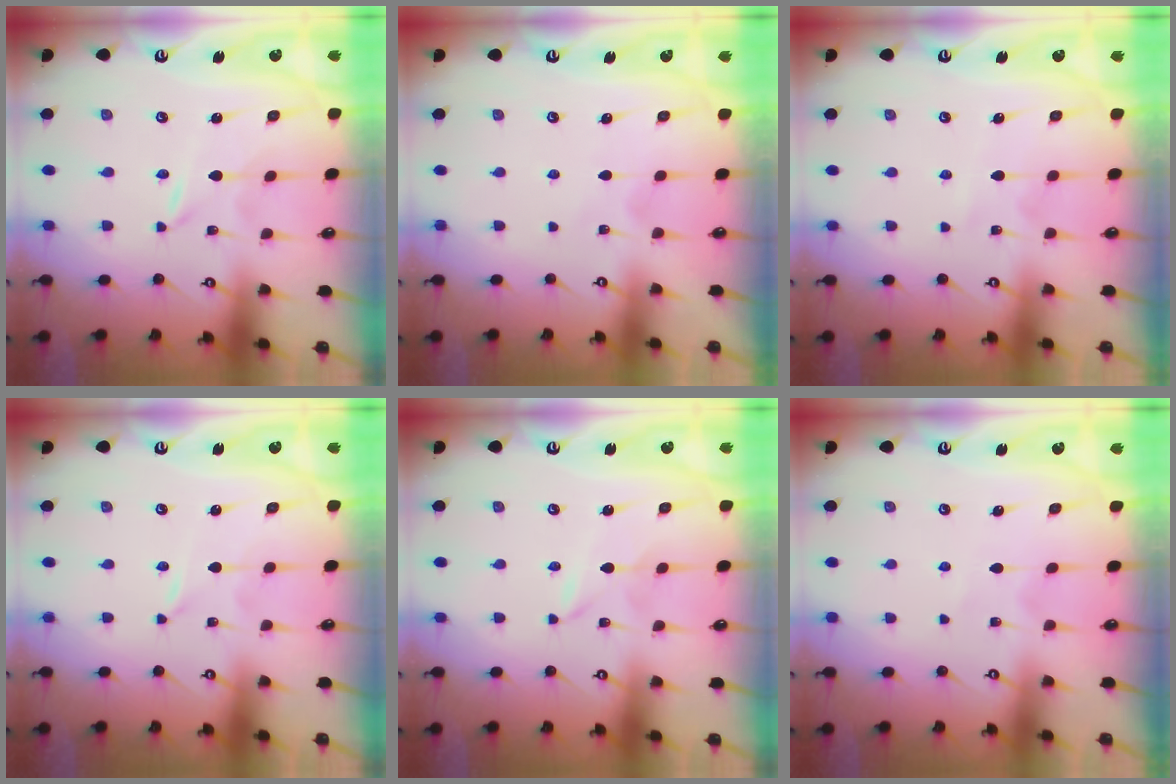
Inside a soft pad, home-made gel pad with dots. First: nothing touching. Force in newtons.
{"total": 2.4, "press": 2.4, "slide": 0.2}
{"total": 4.0, "press": 4.0, "slide": 0.4}
{"total": 0.0}
{"total": 1.2, "press": 1.2, "slide": 0.1}
{"total": 2.8, "press": 2.7, "slide": 0.3}